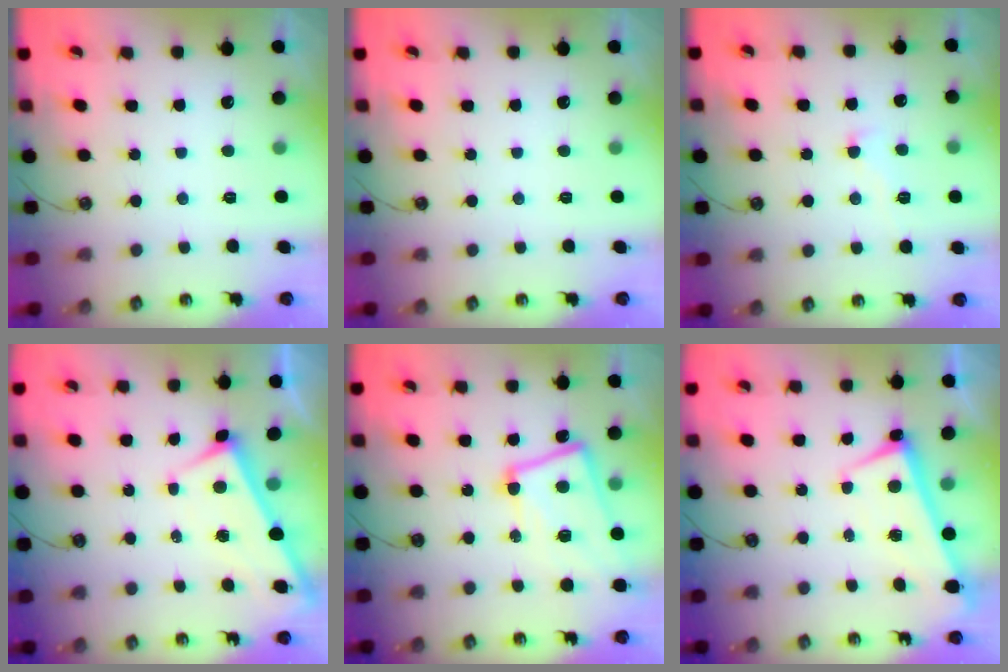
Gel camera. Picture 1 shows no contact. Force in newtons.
{"total": 0.0}
{"total": 2.2, "press": 2.1, "slide": 0.6}
{"total": 2.6, "press": 2.6, "slide": 0.1}
{"total": 9.9, "press": 9.7, "slide": 2.0}
{"total": 1.0, "press": 0.8, "slide": 0.5}